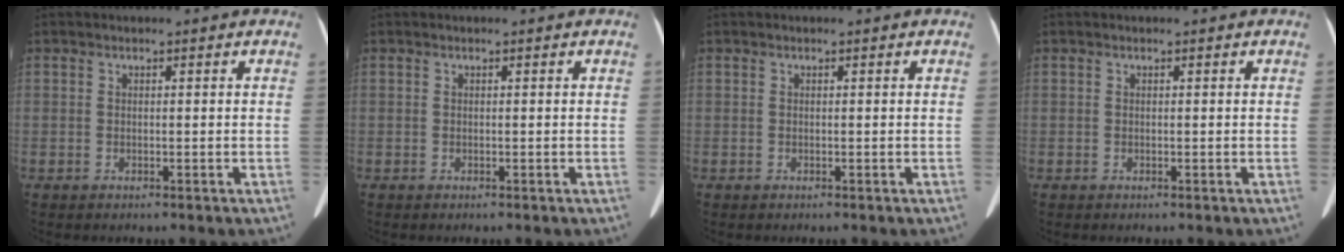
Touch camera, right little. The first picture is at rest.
{"total": 0.0}
{"total": 0.0}
{"total": 0.0}